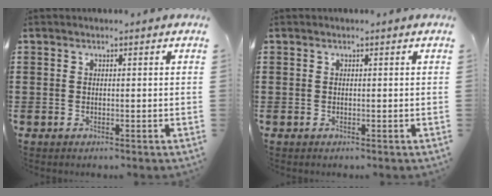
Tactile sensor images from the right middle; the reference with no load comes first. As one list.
[{"total": 0.0}]